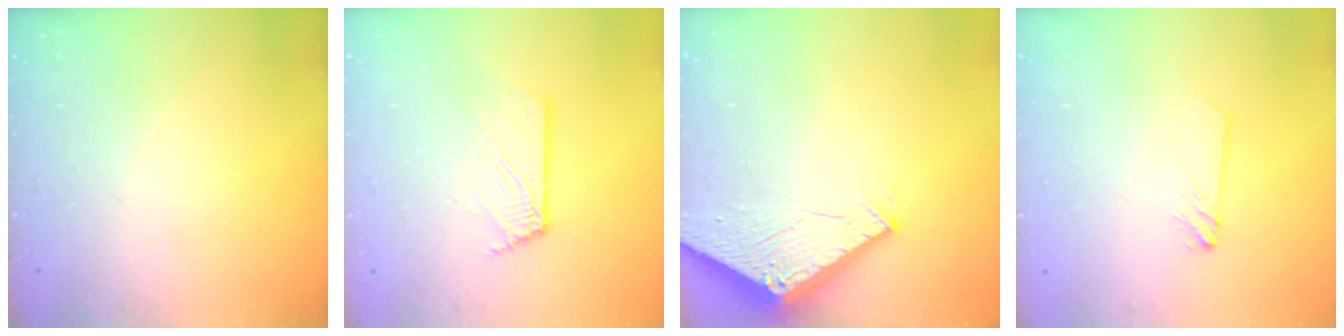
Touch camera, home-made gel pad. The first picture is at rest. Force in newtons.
{"total": 2.6, "press": 2.6, "slide": 0.3}
{"total": 2.8, "press": 2.8, "slide": 0.2}
{"total": 2.8, "press": 2.8, "slide": 0.3}